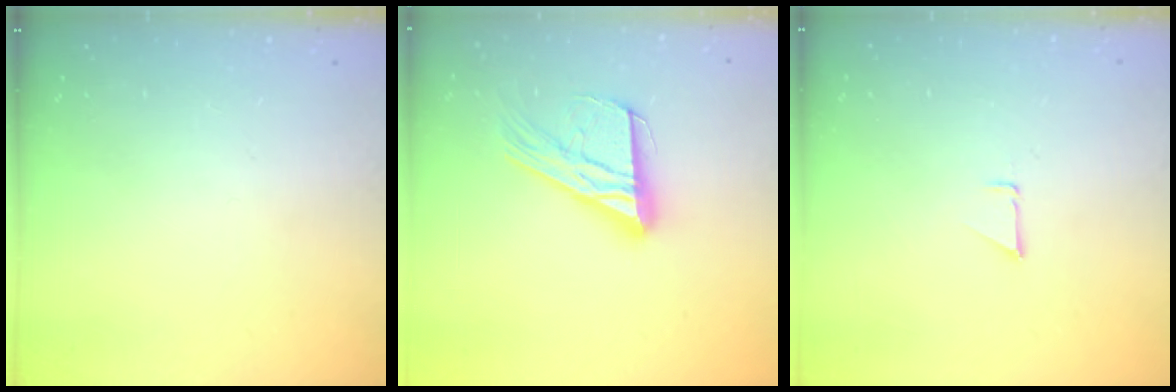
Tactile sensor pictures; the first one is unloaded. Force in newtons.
{"total": 17.6, "press": 17.5, "slide": 1.7}
{"total": 0.9, "press": 0.9, "slide": 0.1}